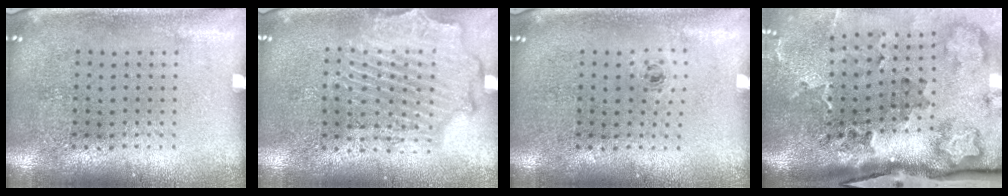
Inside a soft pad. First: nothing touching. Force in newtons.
{"total": 2.1, "press": 2.1, "slide": 0.5}
{"total": 0.6, "press": 0.3, "slide": 0.5}
{"total": 3.7, "press": 2.4, "slide": 2.8}